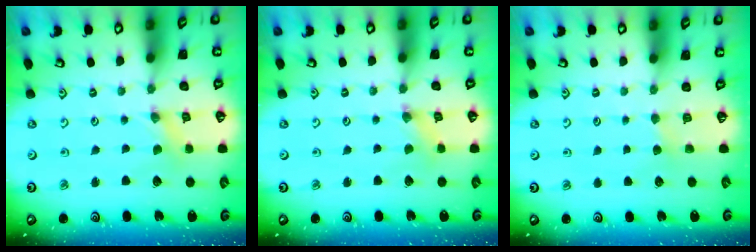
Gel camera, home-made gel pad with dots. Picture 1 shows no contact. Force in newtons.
{"total": 0.8, "press": 0.7, "slide": 0.3}
{"total": 2.5, "press": 2.5, "slide": 0.3}